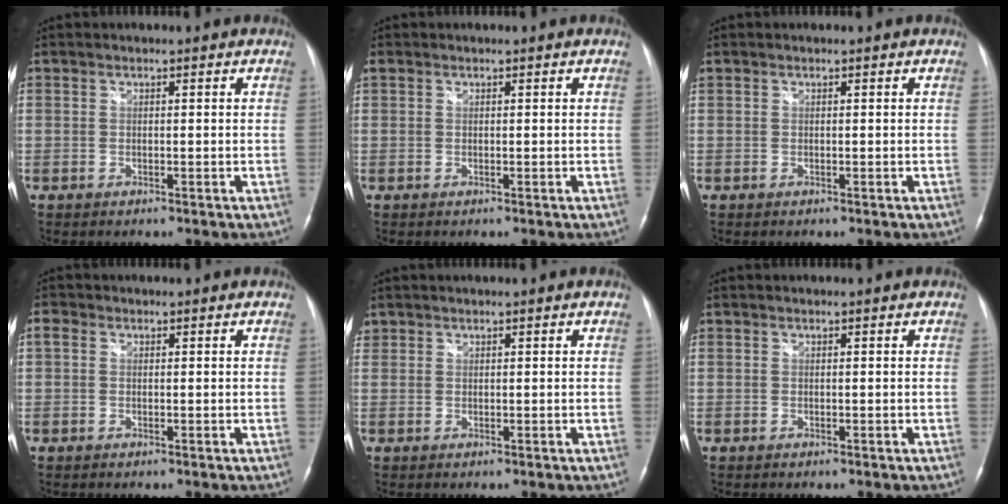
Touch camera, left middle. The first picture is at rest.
{"total": 0.6, "force": [0.4, 0.4, 0.2], "torque": [-0.013, 0.020, 0.010]}
{"total": 0.0}
{"total": 1.3, "force": [0.3, 1.1, 0.7], "torque": [-0.019, 0.011, 0.005]}
{"total": 0.9, "force": [0.7, 0.6, 0.0], "torque": [0.004, 0.010, 0.012]}
{"total": 0.0}